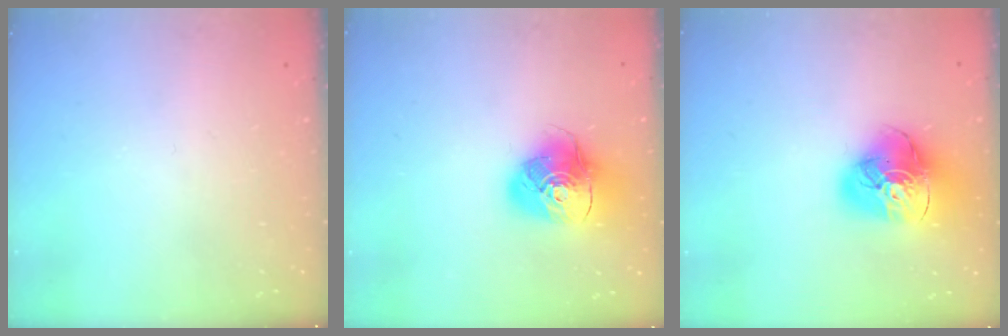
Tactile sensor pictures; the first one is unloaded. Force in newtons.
{"total": 14.5, "press": 14.4, "slide": 1.9}
{"total": 19.0, "press": 18.8, "slide": 2.2}